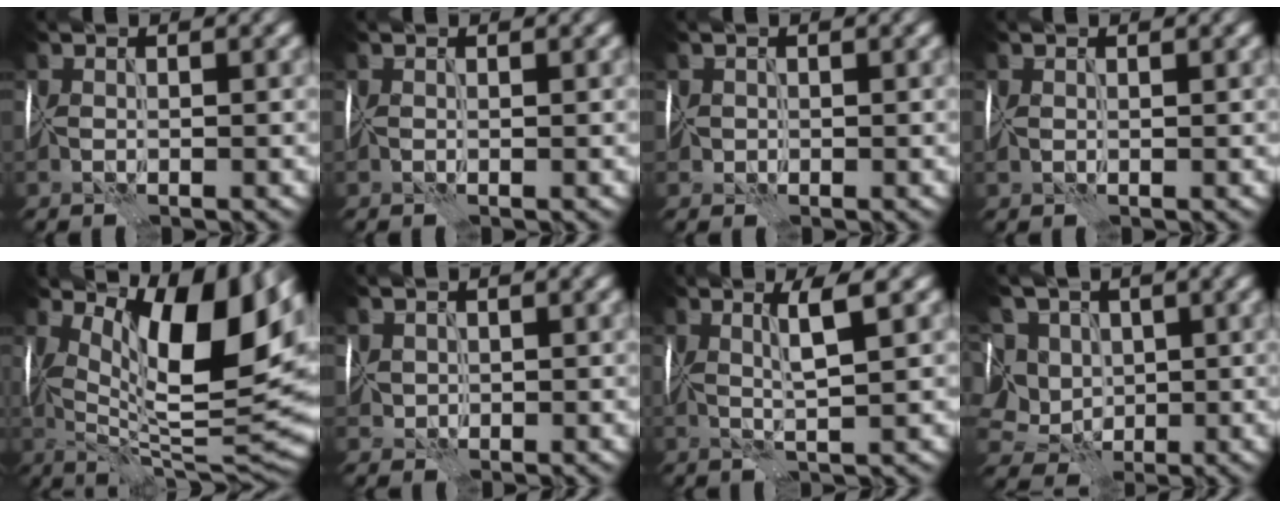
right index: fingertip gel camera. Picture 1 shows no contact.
{"total": 0.7, "force": [0.4, 0.2, 0.5], "torque": [-0.004, 0.003, 0.004]}
{"total": 1.2, "force": [-0.1, 1.2, -0.1], "torque": [0.000, 0.001, -0.005]}
{"total": 1.0, "force": [0.6, 0.6, 0.6], "torque": [-0.008, 0.003, 0.012]}
{"total": 14.0, "force": [4.8, 4.9, 12.2], "torque": [-0.185, -0.006, 0.082]}
{"total": 1.3, "force": [0.4, 1.2, 0.1], "torque": [-0.010, 0.001, 0.011]}
{"total": 3.3, "force": [1.3, 0.4, 3.0], "torque": [-0.051, 0.004, 0.022]}
{"total": 8.2, "force": [2.0, 6.7, 4.4], "torque": [-0.084, 0.020, 0.009]}